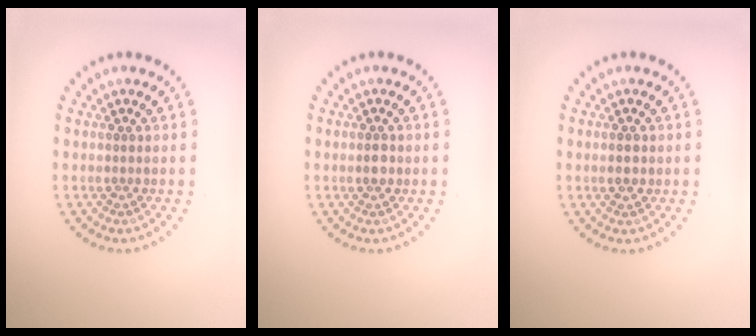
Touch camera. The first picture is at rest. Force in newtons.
{"total": 1.4, "press": 1.4, "slide": 0.2}
{"total": 1.1, "press": 1.1, "slide": 0.1}